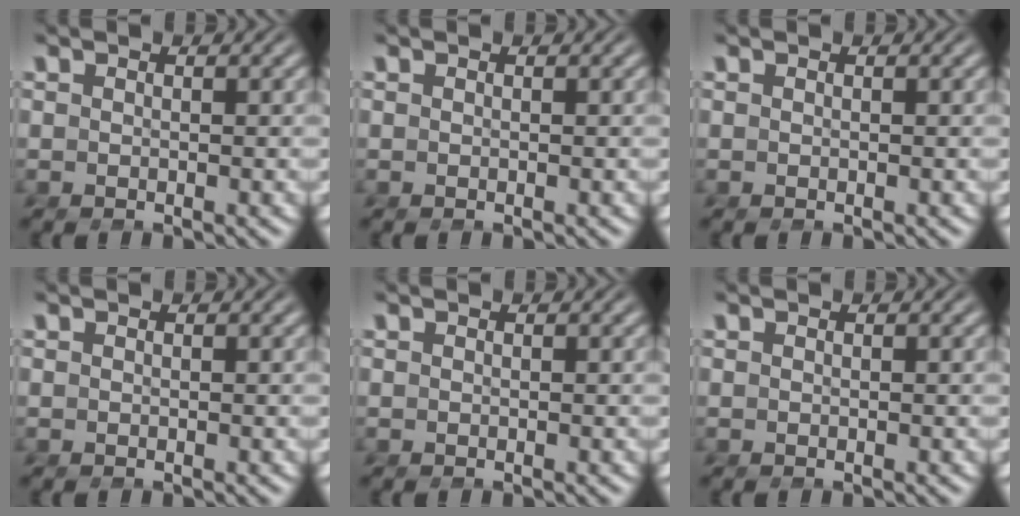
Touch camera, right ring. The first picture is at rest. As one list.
[{"total": 0.0}, {"total": 0.0}, {"total": 0.0}, {"total": 0.0}, {"total": 0.0}]